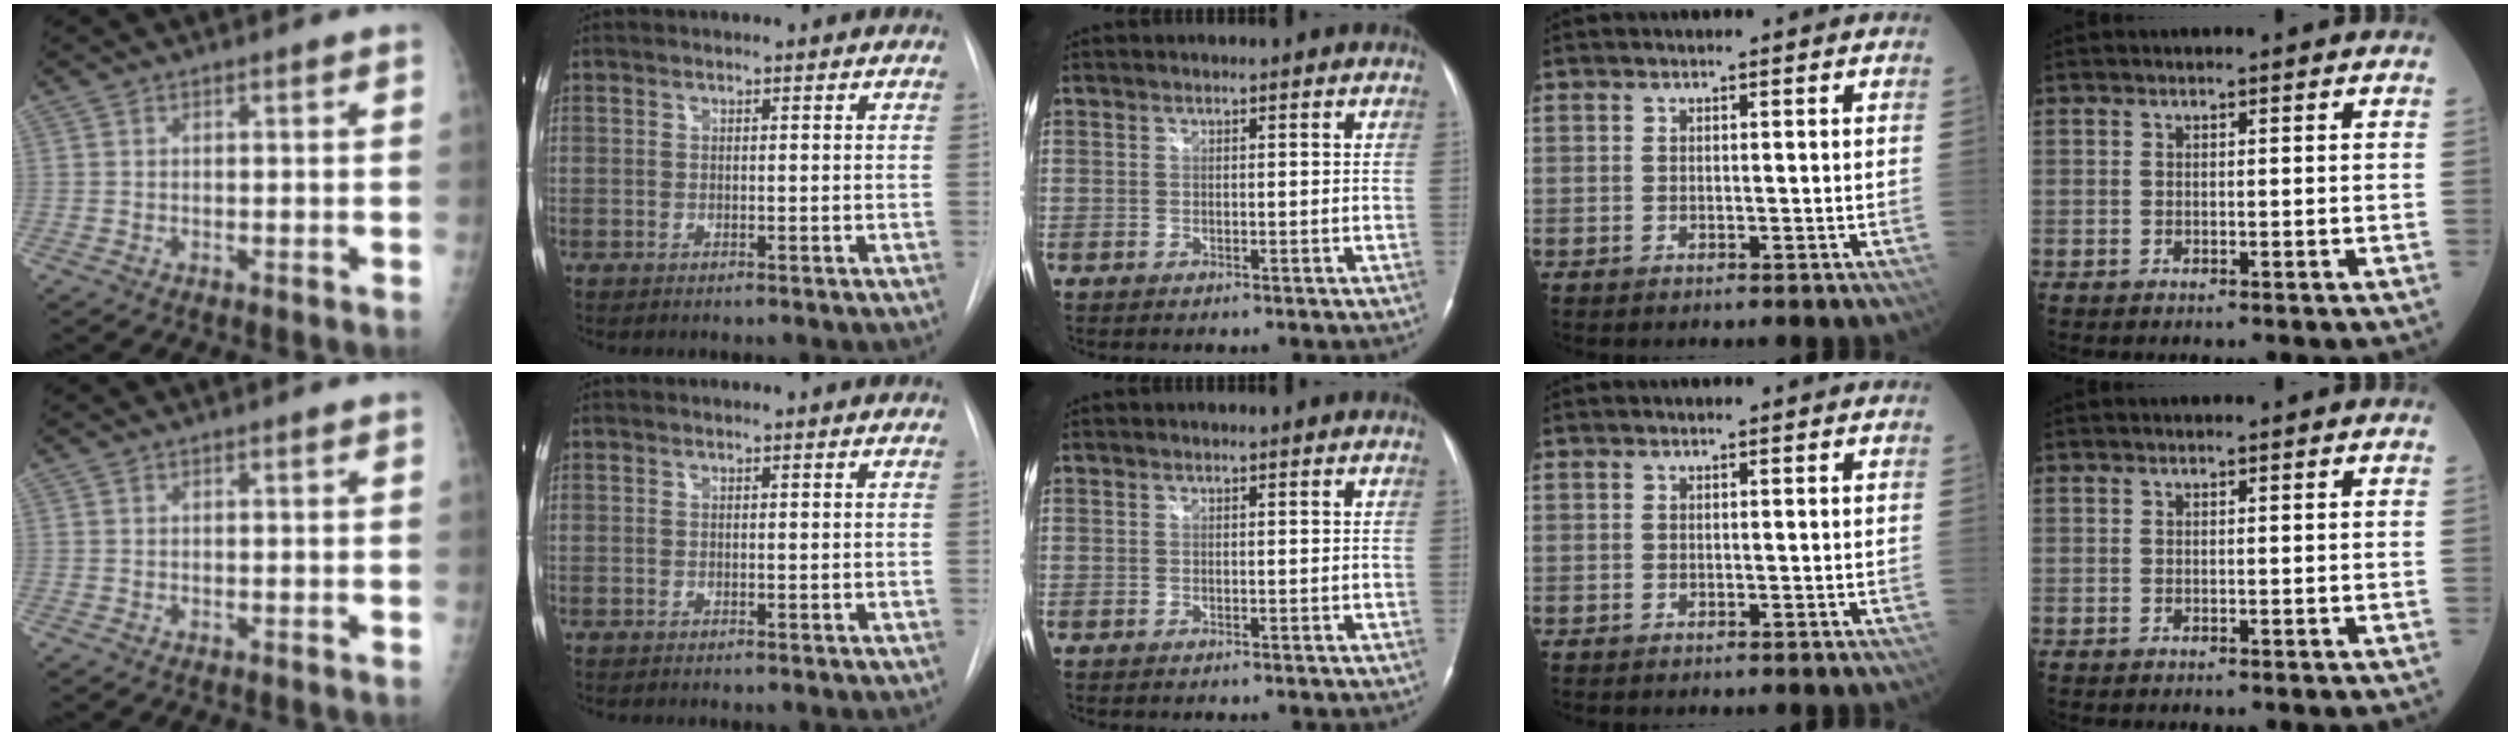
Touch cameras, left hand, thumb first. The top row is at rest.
{}